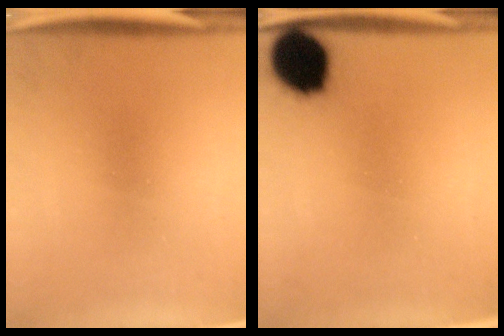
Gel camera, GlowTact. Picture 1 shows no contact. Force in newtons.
{"total": 14.7}